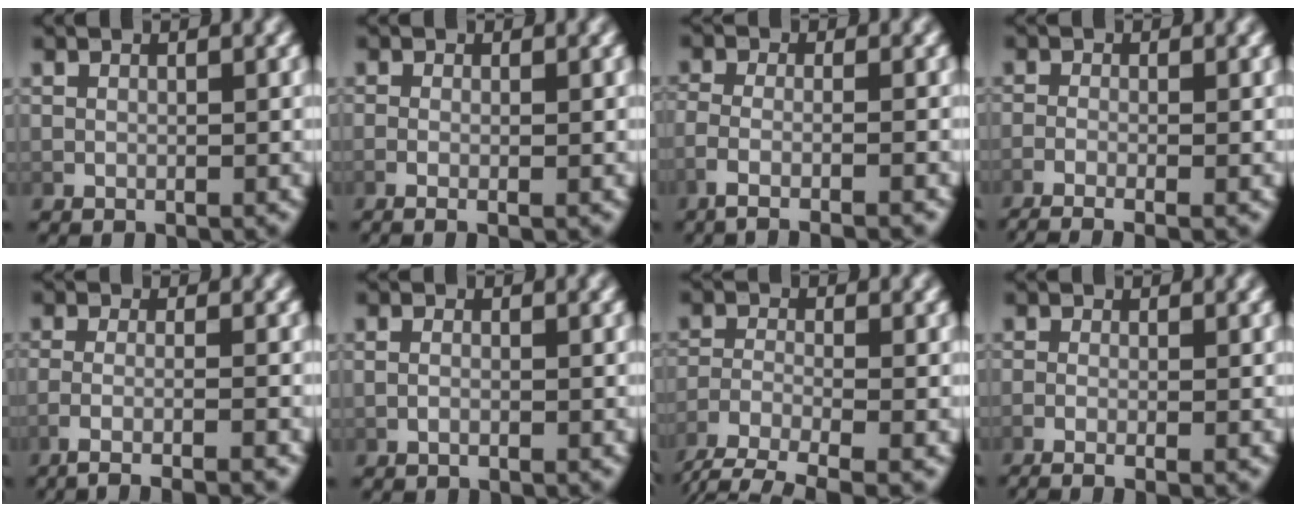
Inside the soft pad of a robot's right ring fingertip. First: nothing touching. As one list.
[{"total": 1.4, "force": [-0.8, 0.2, 1.1], "torque": [-0.036, -0.012, -0.011]}, {"total": 4.3, "force": [-3.0, 0.9, 3.0], "torque": [-0.065, -0.011, -0.041]}, {"total": 4.5, "force": [-3.4, 1.1, 2.6], "torque": [-0.052, -0.015, -0.050]}, {"total": 5.6, "force": [-4.3, 0.9, 3.4], "torque": [-0.067, -0.018, -0.058]}, {"total": 0.8, "force": [-0.4, 0.1, 0.7], "torque": [-0.019, -0.006, -0.003]}, {"total": 3.9, "force": [-2.1, 1.5, 2.9], "torque": [-0.053, -0.009, -0.029]}, {"total": 2.5, "force": [-1.8, 0.5, 1.6], "torque": [-0.042, -0.011, -0.028]}]